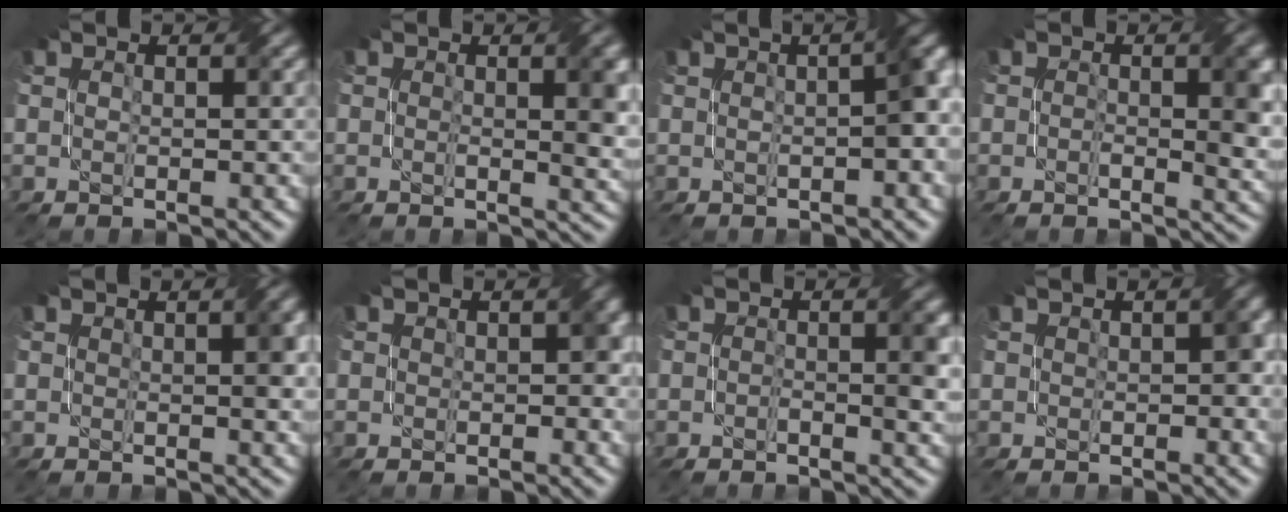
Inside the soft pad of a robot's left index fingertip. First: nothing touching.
{"total": 3.6, "force": [0.6, 1.0, 3.4], "torque": [-0.044, 0.000, 0.008]}
{"total": 4.5, "force": [0.2, 1.2, 4.3], "torque": [-0.044, 0.016, 0.006]}
{"total": 3.8, "force": [0.0, 1.3, 3.6], "torque": [-0.052, -0.003, -0.002]}
{"total": 2.2, "force": [0.5, 0.7, 2.1], "torque": [-0.025, 0.004, 0.008]}
{"total": 2.1, "force": [0.4, 1.4, 1.5], "torque": [-0.017, 0.002, 0.002]}
{"total": 3.0, "force": [-0.3, 0.9, 2.8], "torque": [-0.043, -0.002, -0.006]}
{"total": 2.3, "force": [0.2, 1.3, 1.9], "torque": [-0.023, 0.006, 0.001]}